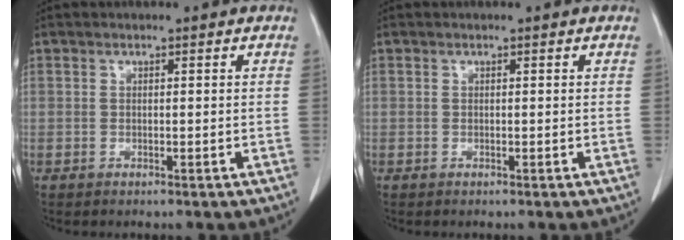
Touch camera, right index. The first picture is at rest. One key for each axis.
{"total": 0.0}